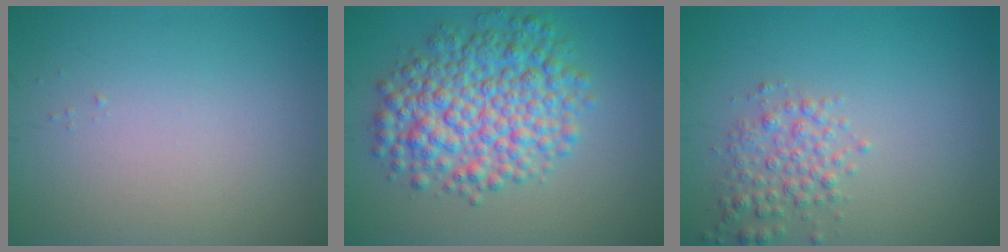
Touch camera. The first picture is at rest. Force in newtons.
{"total": 8.0, "press": 8.0, "slide": 0.1}
{"total": 2.7, "press": 2.7, "slide": 0.0}